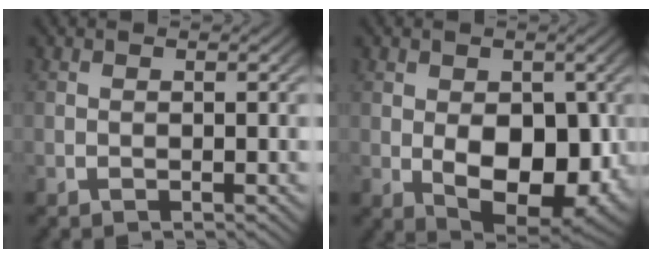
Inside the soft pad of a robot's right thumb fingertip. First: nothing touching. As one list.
[{"total": 10.6, "force": [-1.0, 7.0, 7.8], "torque": [-0.158, -0.070, 0.017]}]